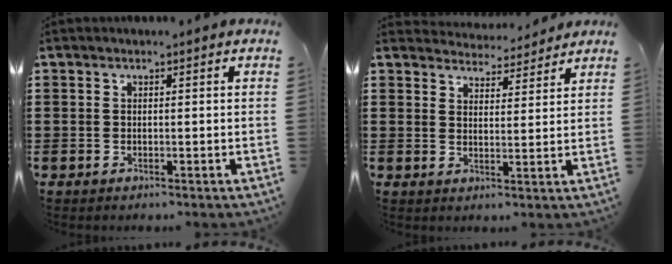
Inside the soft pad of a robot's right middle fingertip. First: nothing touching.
{"total": 4.0, "force": [3.9, 0.6, -0.4], "torque": [0.002, -0.025, 0.070]}